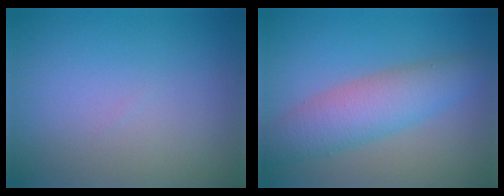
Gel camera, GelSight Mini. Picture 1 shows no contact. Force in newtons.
{"total": 5.3, "press": 5.3, "slide": 0.1}